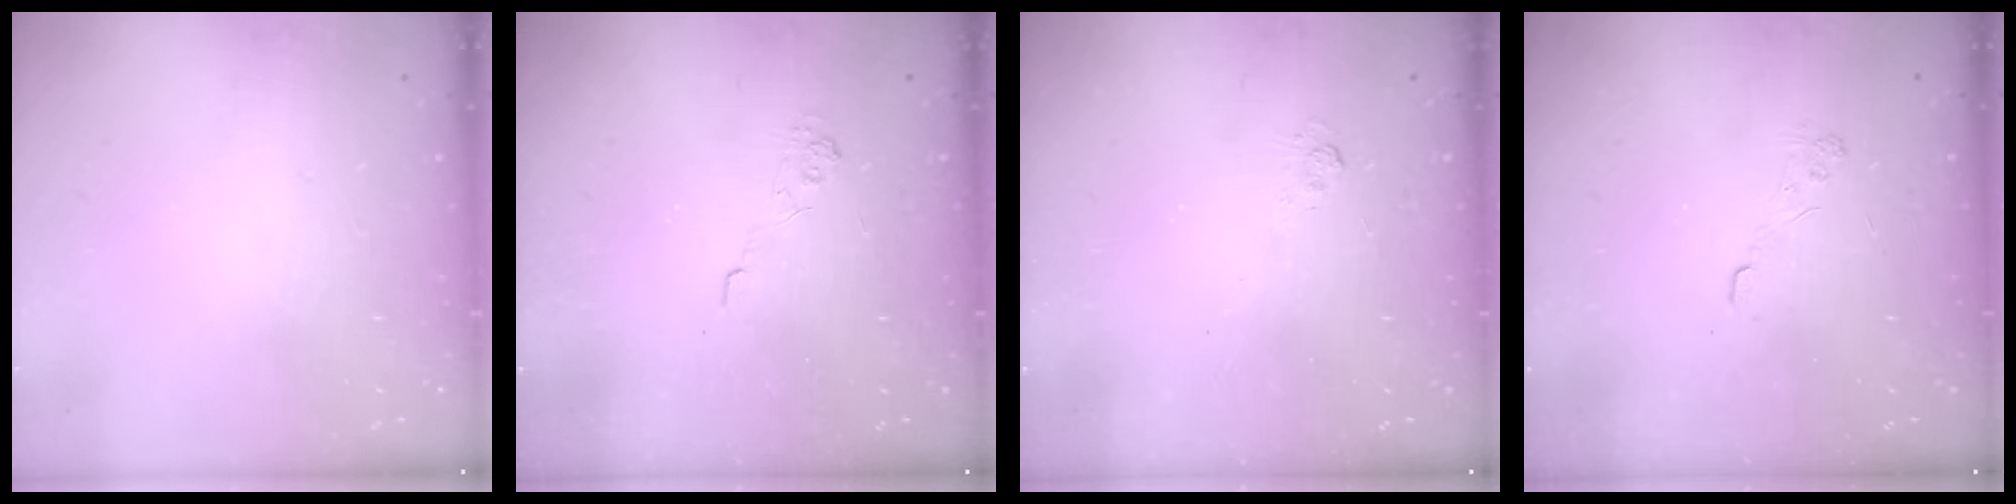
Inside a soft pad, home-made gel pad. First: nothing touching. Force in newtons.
{"total": 1.9, "press": 1.3, "slide": 1.3}
{"total": 1.7, "press": 1.1, "slide": 1.3}
{"total": 2.9, "press": 2.4, "slide": 1.5}